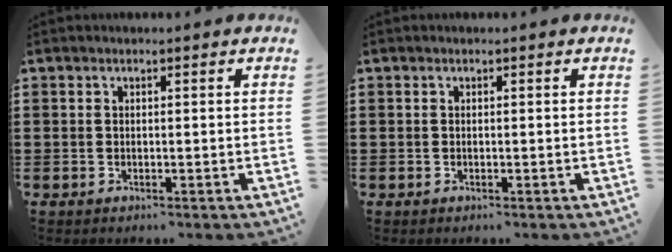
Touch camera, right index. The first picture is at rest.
{"total": 0.0}